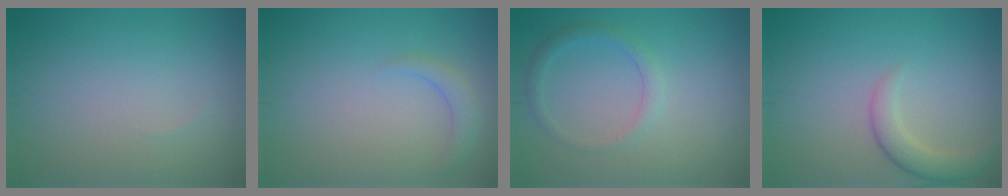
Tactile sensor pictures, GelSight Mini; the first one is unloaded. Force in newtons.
{"total": 1.6, "press": 1.6, "slide": 0.2}
{"total": 1.8, "press": 1.8, "slide": 0.1}
{"total": 2.7, "press": 2.7, "slide": 0.2}